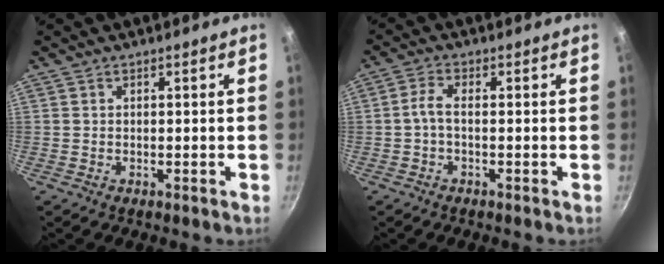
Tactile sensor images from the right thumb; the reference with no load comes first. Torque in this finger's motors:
{"motor_torque": [-0.22, -0.35, 0.27, -0.11, 0.05]}